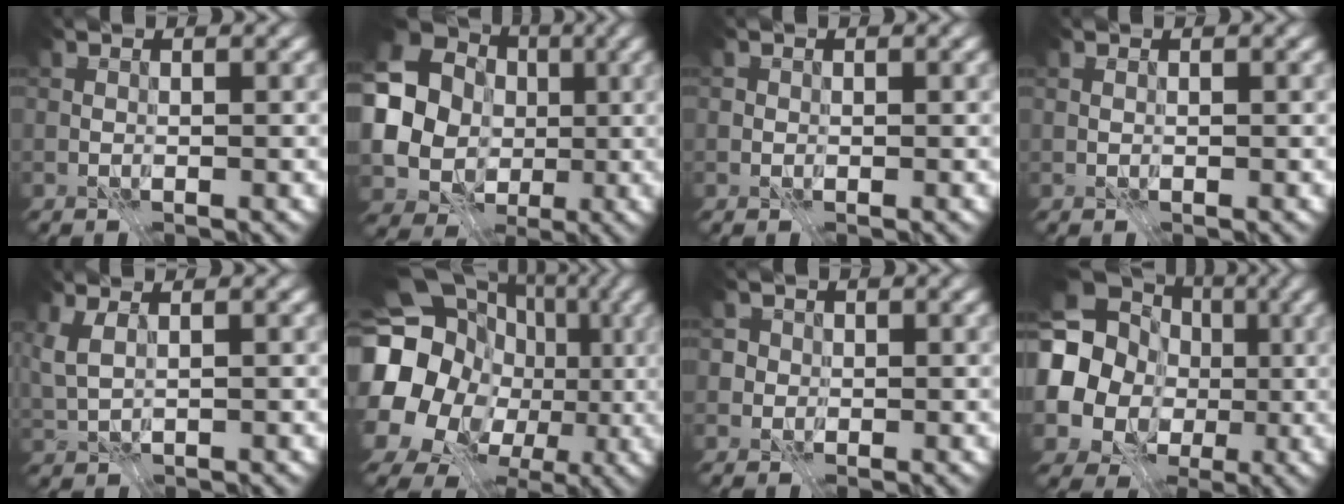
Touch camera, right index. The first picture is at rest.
{"total": 17.0, "force": [0.2, 16.2, 5.2], "torque": [-0.152, 0.002, -0.027]}
{"total": 0.5, "force": [-0.1, 0.5, 0.0], "torque": [0.004, -0.002, -0.002]}
{"total": 0.0}
{"total": 2.4, "force": [1.0, 0.9, 2.0], "torque": [-0.053, 0.004, 0.026]}
{"total": 21.7, "force": [-0.7, 19.5, 9.4], "torque": [-0.189, 0.006, -0.041]}
{"total": 2.9, "force": [0.8, 2.7, 0.9], "torque": [0.001, 0.014, -0.001]}
{"total": 15.9, "force": [0.7, 14.4, 6.6], "torque": [-0.172, 0.003, -0.013]}